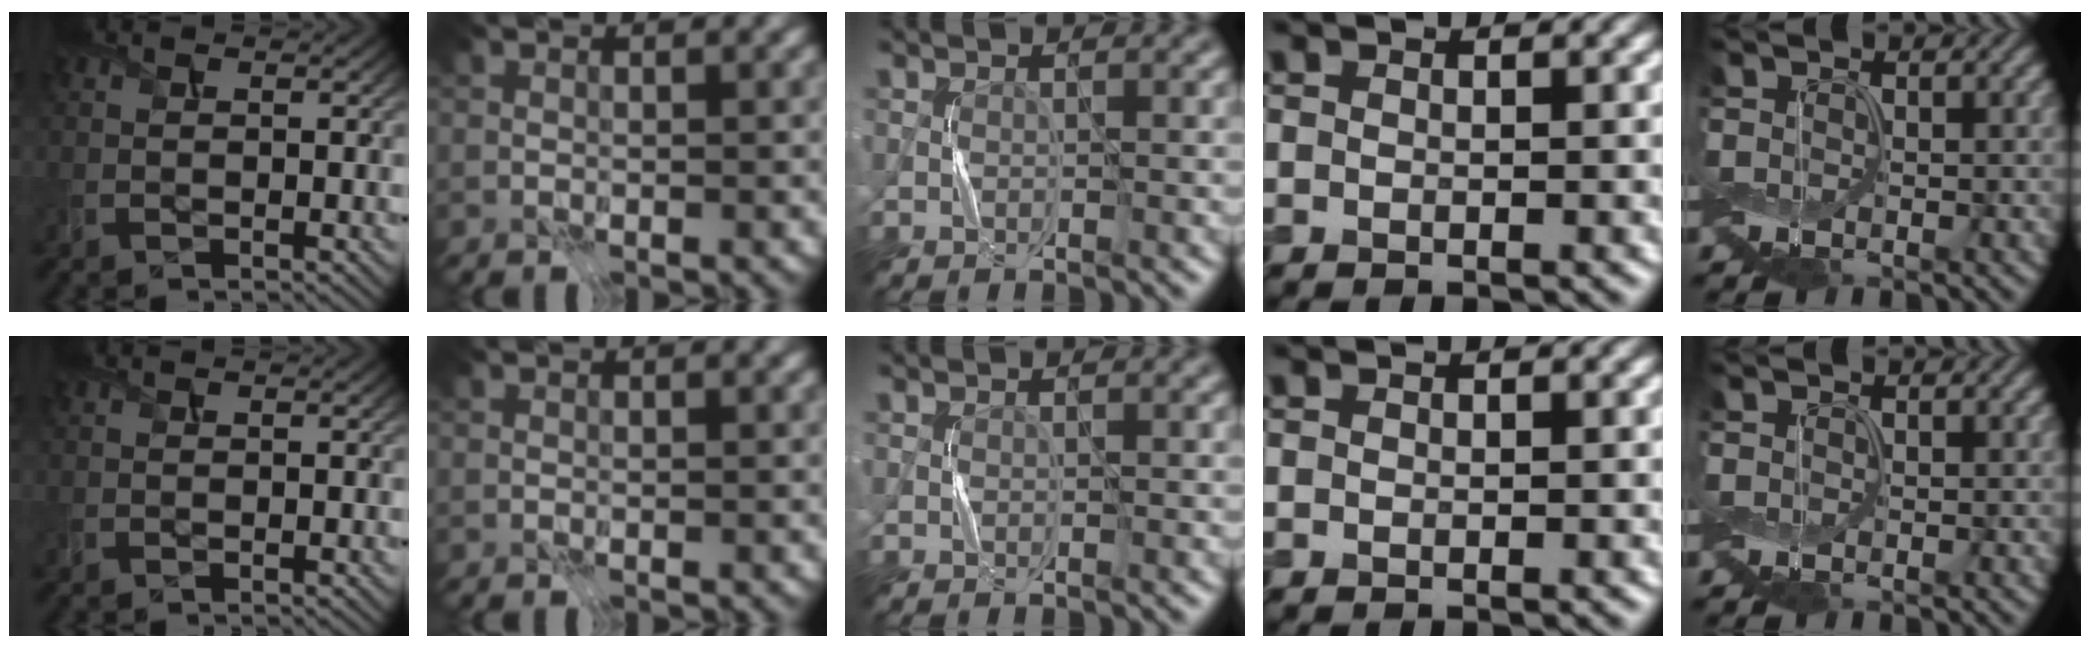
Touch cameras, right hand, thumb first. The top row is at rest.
{}